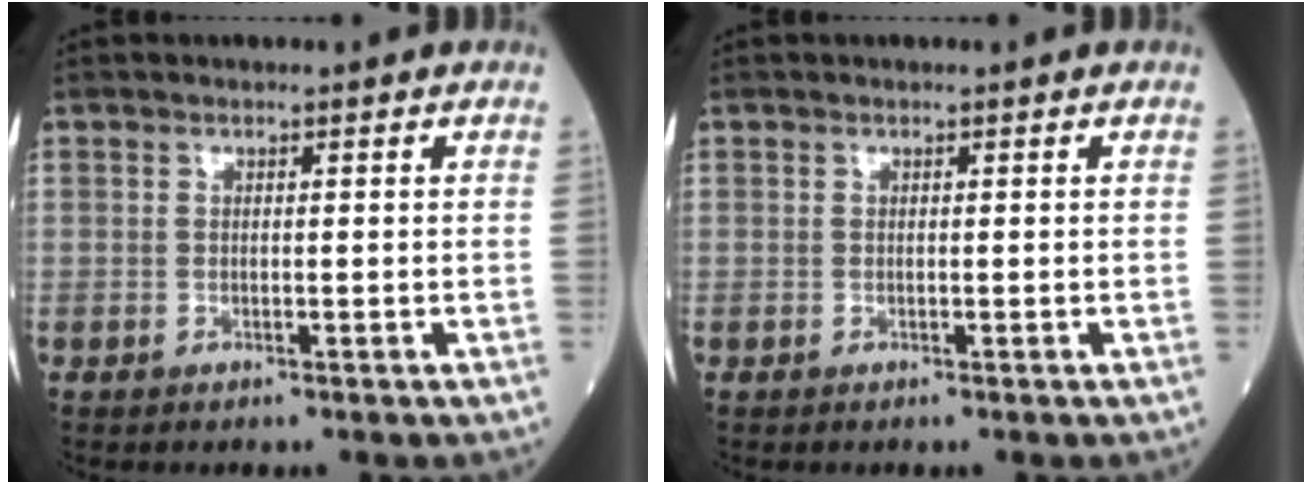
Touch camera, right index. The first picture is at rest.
{"total": 0.0}